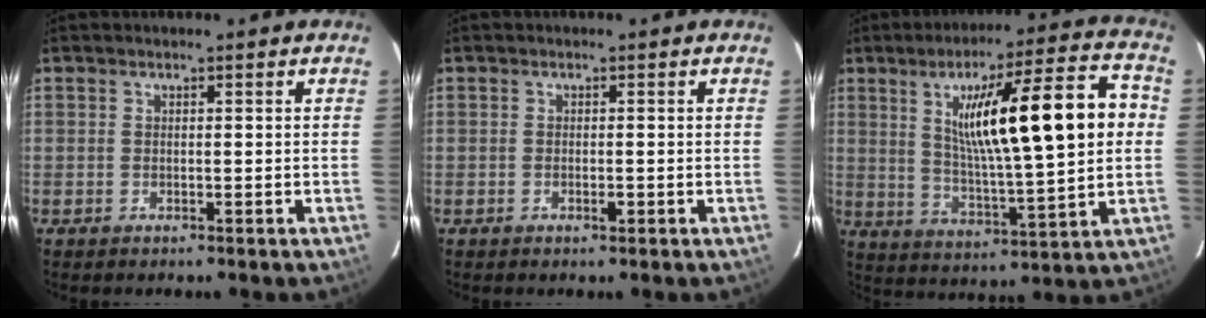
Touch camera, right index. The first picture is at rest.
{"total": 0.9, "force": [-0.3, 0.3, 0.7], "torque": [-0.015, 0.000, -0.003]}
{"total": 20.1, "force": [3.7, 1.9, 19.7], "torque": [-0.307, 0.016, 0.056]}